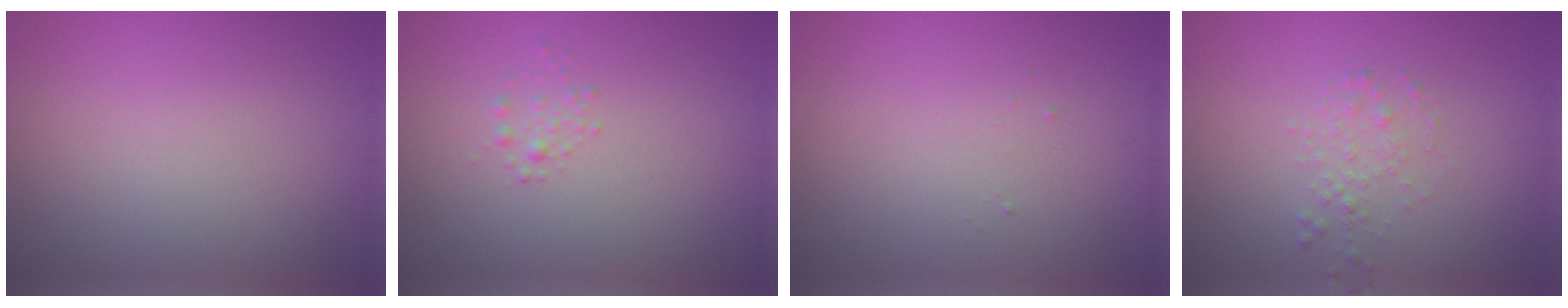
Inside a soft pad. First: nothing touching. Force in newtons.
{"total": 1.0, "press": 1.0, "slide": 0.0}
{"total": 0.0}
{"total": 1.4, "press": 1.4, "slide": 0.1}